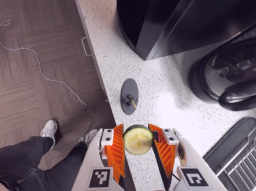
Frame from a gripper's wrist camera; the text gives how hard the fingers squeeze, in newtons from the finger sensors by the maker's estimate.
{"total": 10.7, "left": 11.1, "right": 10.3}